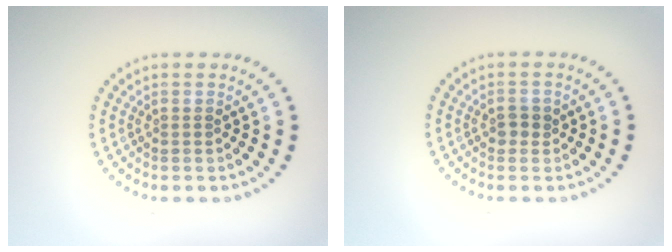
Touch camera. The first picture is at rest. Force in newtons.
{"total": 1.3, "press": 1.2, "slide": 0.4}